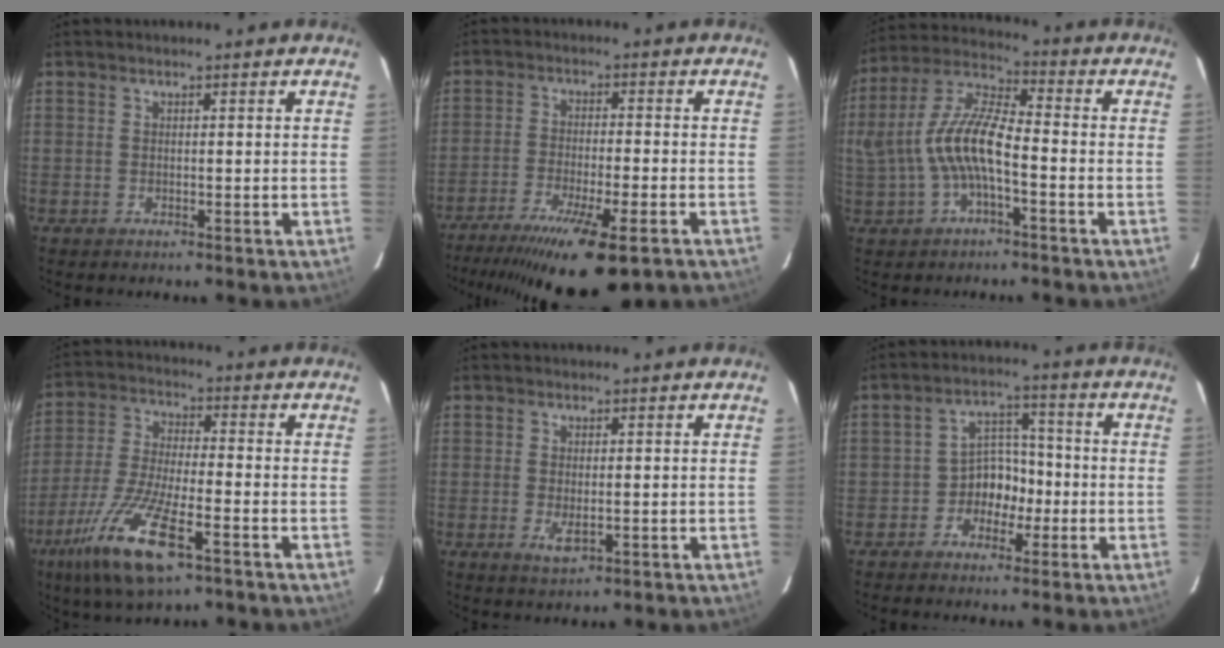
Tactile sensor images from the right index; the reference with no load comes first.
{"total": 18.3, "force": [-12.9, 3.6, 12.5], "torque": [-0.239, -0.062, -0.204]}
{"total": 12.0, "force": [-2.2, 4.0, 11.1], "torque": [-0.234, 0.014, -0.036]}
{"total": 15.1, "force": [-8.1, 3.8, 12.1], "torque": [-0.261, -0.029, -0.159]}
{"total": 3.1, "force": [-0.6, 1.3, 2.7], "torque": [-0.050, -0.007, -0.007]}
{"total": 5.9, "force": [-2.7, 4.7, 2.2], "torque": [-0.031, 0.025, -0.046]}